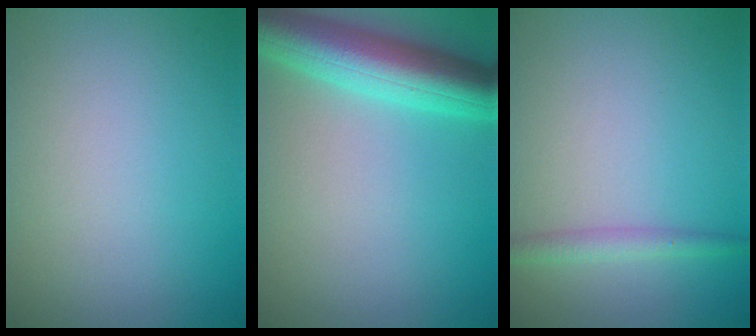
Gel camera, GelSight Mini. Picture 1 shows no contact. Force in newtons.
{"total": 7.5, "press": 7.5, "slide": 0.3}
{"total": 1.8, "press": 1.8, "slide": 0.1}